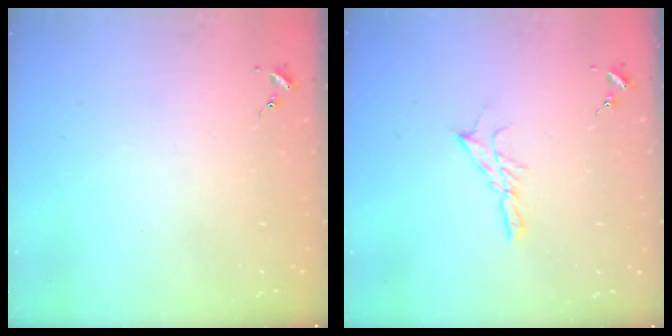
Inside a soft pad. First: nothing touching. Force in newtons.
{"total": 6.3, "press": 6.3, "slide": 0.2}